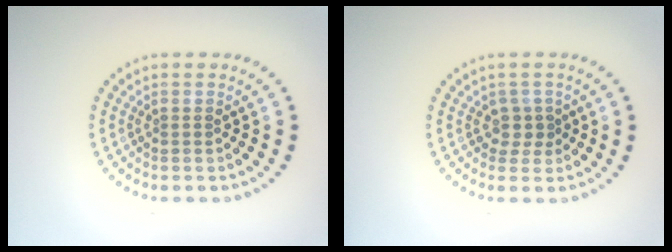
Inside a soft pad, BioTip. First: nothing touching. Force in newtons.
{"total": 1.6, "press": 1.2, "slide": 1.1}